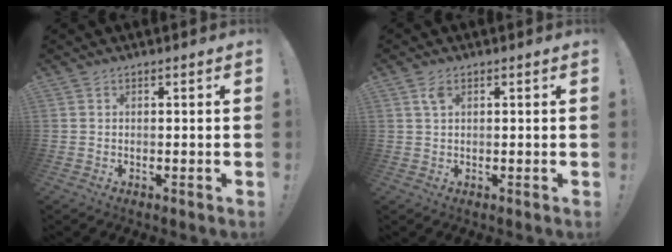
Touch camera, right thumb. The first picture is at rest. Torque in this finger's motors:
{"motor_torque": [-0.12, 0.24, 0.05, 0.50, 0.00]}